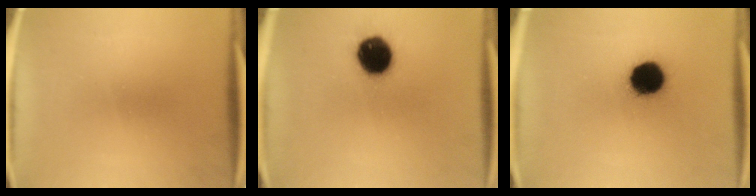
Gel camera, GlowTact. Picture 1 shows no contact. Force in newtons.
{"total": 12.5}
{"total": 12.4}